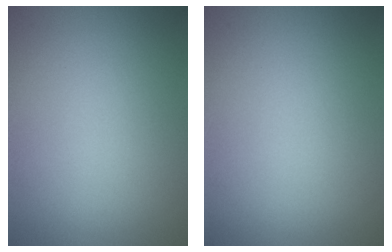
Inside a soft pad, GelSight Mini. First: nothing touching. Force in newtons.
{"total": 0.0}